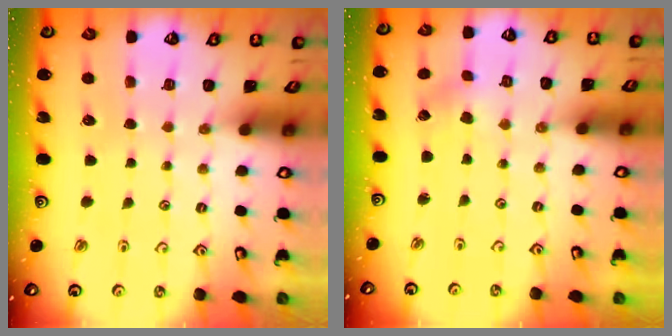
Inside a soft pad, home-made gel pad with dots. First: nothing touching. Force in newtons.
{"total": 0.0}